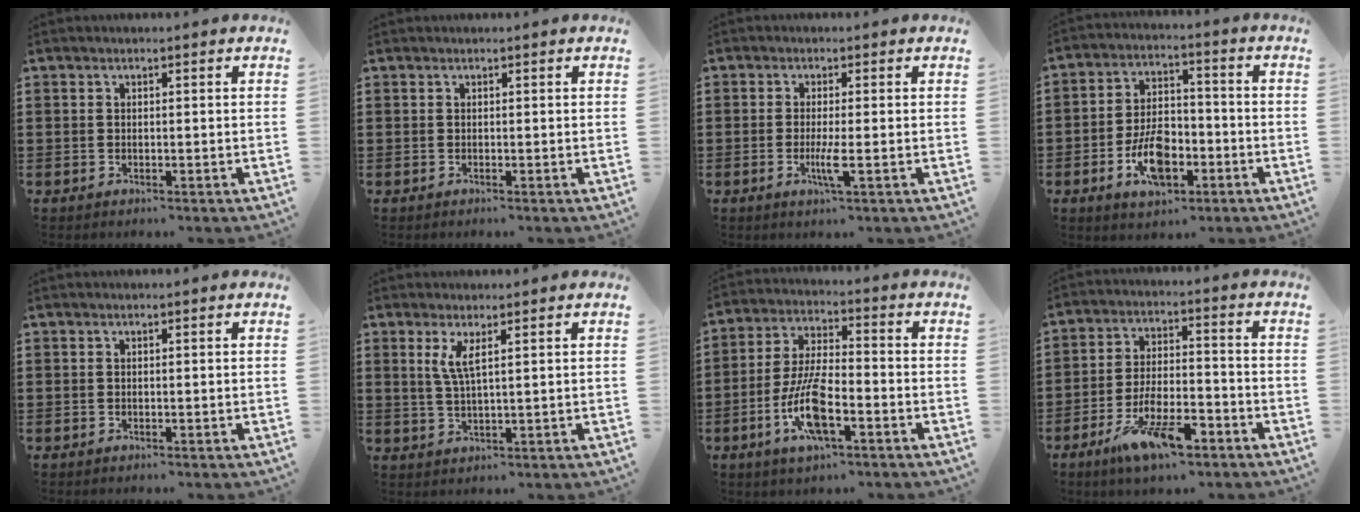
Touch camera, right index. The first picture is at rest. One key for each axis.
{"total": 0.0}
{"total": 3.5, "fx": -1.1, "fy": 0.1, "fz": 3.3, "tx": -0.065, "ty": -0.011, "tz": -0.022}
{"total": 8.6, "fx": -3.3, "fy": 4.6, "fz": 6.5, "tx": -0.125, "ty": 0.003, "tz": -0.062}
{"total": 0.0}
{"total": 3.4, "fx": 1.5, "fy": 0.6, "fz": 3.0, "tx": -0.066, "ty": 0.001, "tz": 0.025}
{"total": 10.3, "fx": -3.9, "fy": 3.4, "fz": 9.0, "tx": -0.197, "ty": -0.007, "tz": -0.075}
{"total": 10.1, "fx": -6.3, "fy": 3.4, "fz": 7.1, "tx": -0.132, "ty": 0.014, "tz": -0.113}